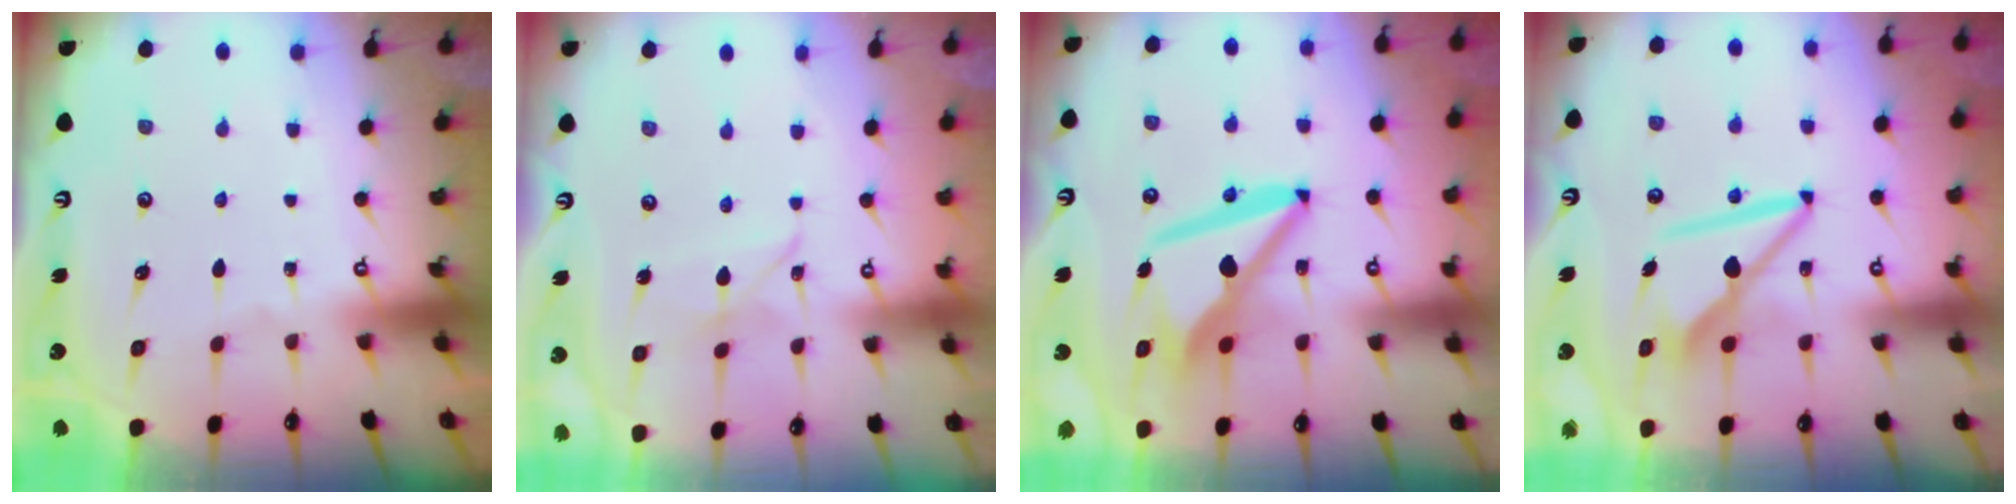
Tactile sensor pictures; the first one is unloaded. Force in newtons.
{"total": 4.6, "press": 4.5, "slide": 0.4}
{"total": 12.5, "press": 12.4, "slide": 1.5}
{"total": 9.1, "press": 9.1, "slide": 0.9}